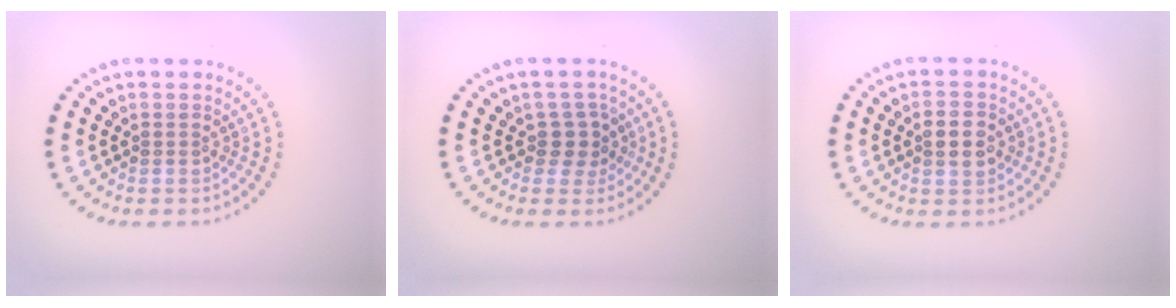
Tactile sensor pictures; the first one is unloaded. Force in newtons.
{"total": 2.3, "press": 1.9, "slide": 1.3}
{"total": 2.6, "press": 2.6, "slide": 0.0}